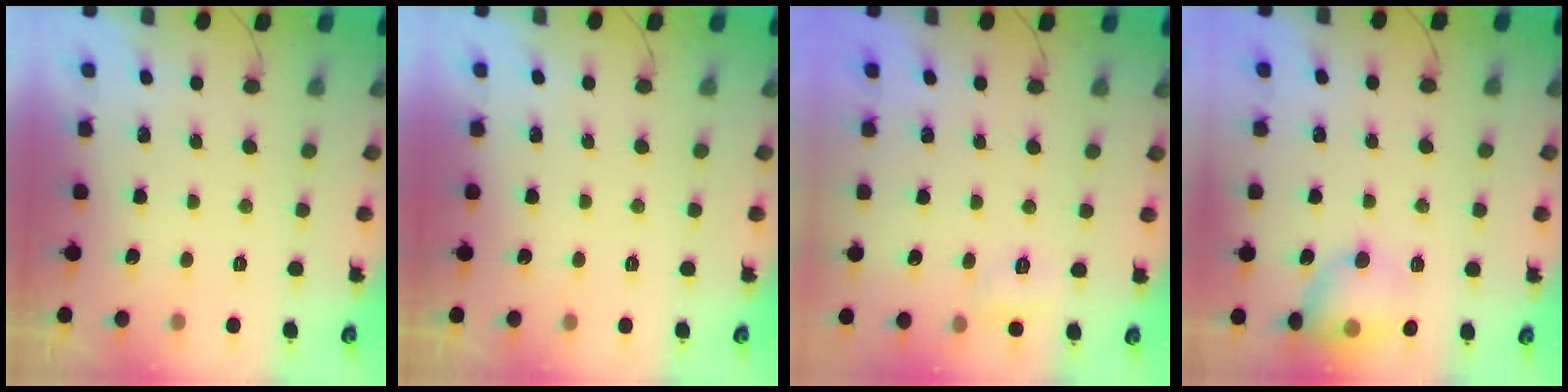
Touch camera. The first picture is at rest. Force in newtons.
{"total": 0.0}
{"total": 5.8, "press": 5.6, "slide": 1.6}
{"total": 12.8, "press": 12.6, "slide": 2.1}